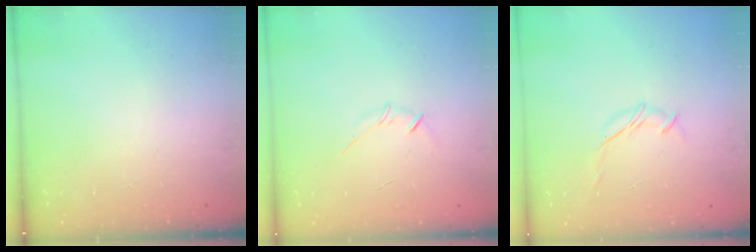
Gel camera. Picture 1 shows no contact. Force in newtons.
{"total": 3.5, "press": 3.4, "slide": 0.8}
{"total": 4.7, "press": 4.5, "slide": 1.1}